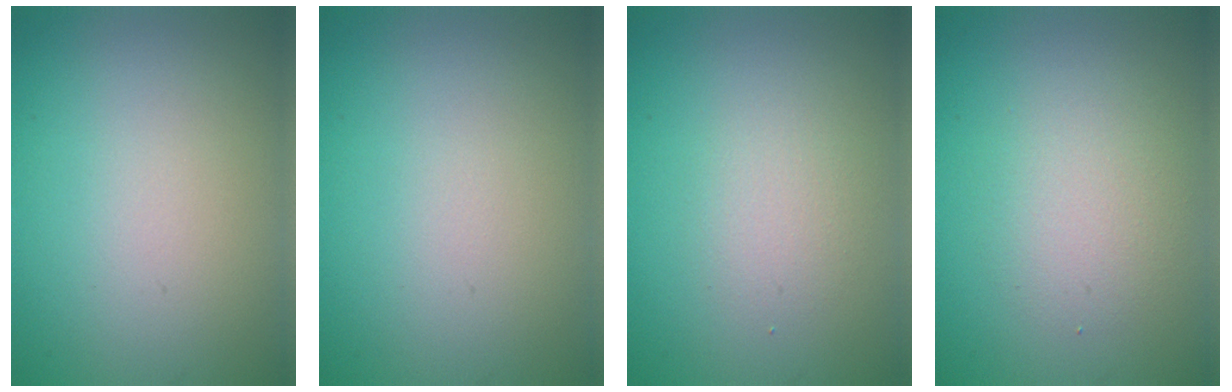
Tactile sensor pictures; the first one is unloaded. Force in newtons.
{"total": 0.0}
{"total": 1.6, "press": 1.6, "slide": 0.1}
{"total": 2.8, "press": 2.8, "slide": 0.2}